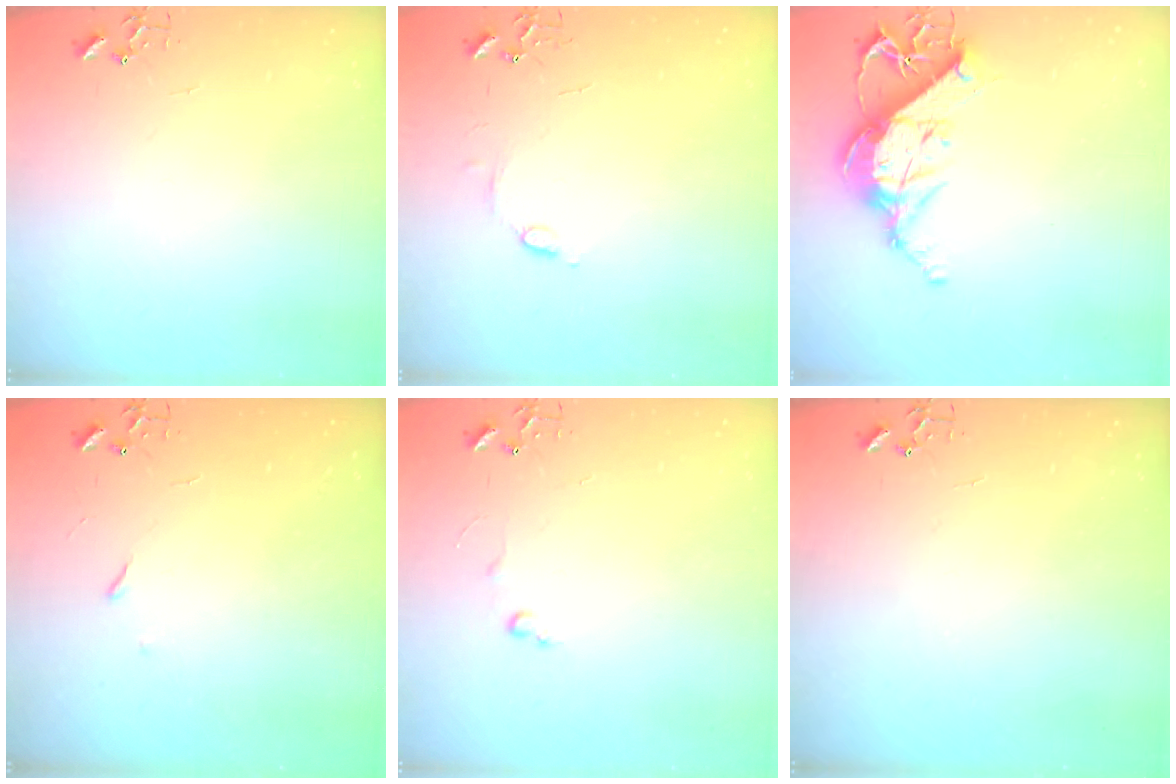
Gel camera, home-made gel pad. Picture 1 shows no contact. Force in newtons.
{"total": 5.7, "press": 5.6, "slide": 0.8}
{"total": 15.3, "press": 15.1, "slide": 2.1}
{"total": 2.9, "press": 2.8, "slide": 0.5}
{"total": 4.2, "press": 4.2, "slide": 0.6}
{"total": 0.0}